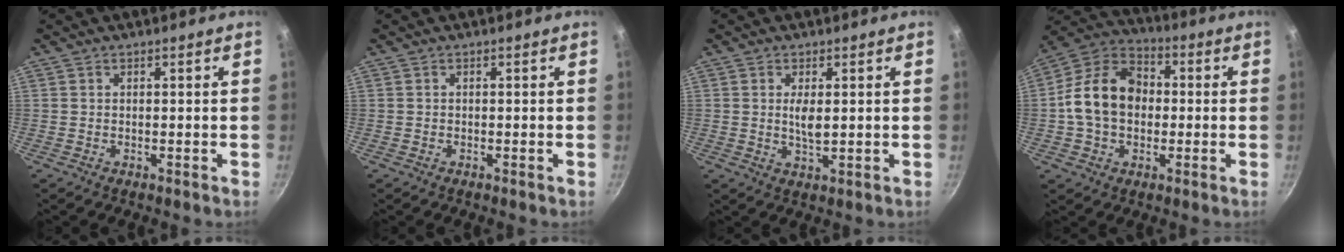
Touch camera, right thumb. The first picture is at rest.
{"total": 0.0}
{"total": 3.5, "force": [0.6, 1.3, 3.2], "torque": [-0.058, -0.008, 0.013]}
{"total": 14.7, "force": [-0.3, 11.1, 9.7], "torque": [-0.138, 0.034, -0.024]}